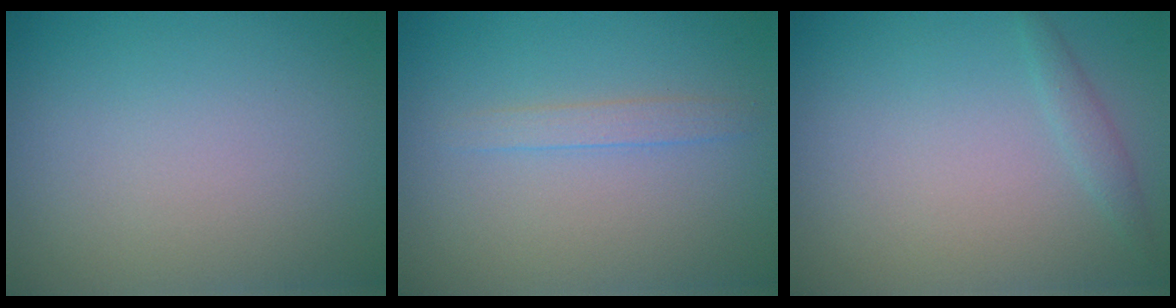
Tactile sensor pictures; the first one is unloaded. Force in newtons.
{"total": 1.1, "press": 1.1, "slide": 0.0}
{"total": 1.0, "press": 1.0, "slide": 0.1}